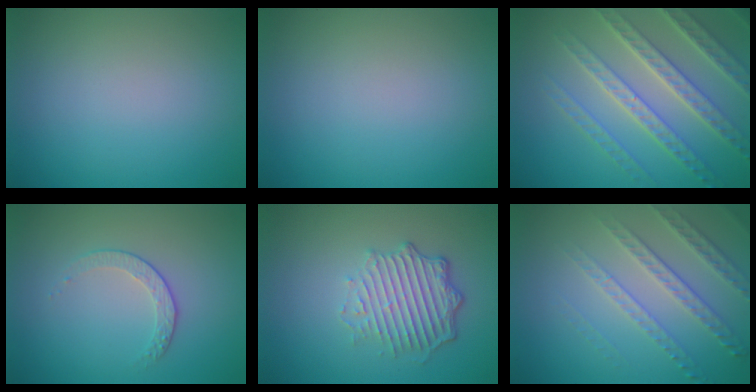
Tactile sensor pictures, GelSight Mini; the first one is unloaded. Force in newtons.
{"total": 0.0}
{"total": 7.0, "press": 5.4, "slide": 4.5}
{"total": 1.6, "press": 1.0, "slide": 1.3}
{"total": 4.9, "press": 3.6, "slide": 3.4}
{"total": 3.7, "press": 3.1, "slide": 1.9}